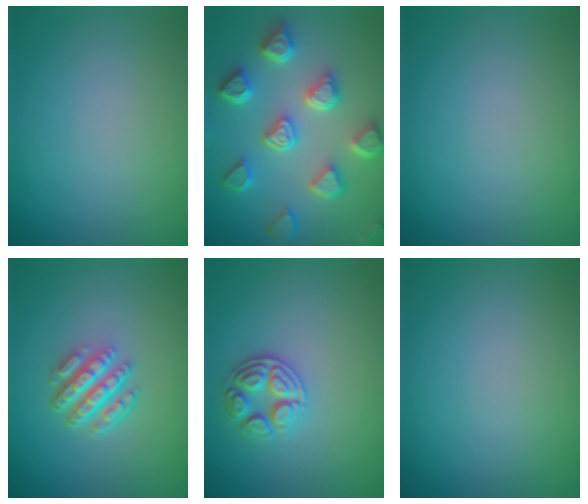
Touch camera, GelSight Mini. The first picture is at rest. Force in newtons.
{"total": 7.0, "press": 5.6, "slide": 4.1}
{"total": 0.0}
{"total": 4.6, "press": 3.4, "slide": 3.1}
{"total": 2.8, "press": 2.7, "slide": 0.6}
{"total": 0.0}